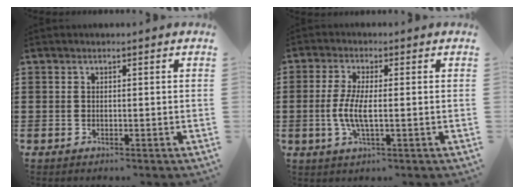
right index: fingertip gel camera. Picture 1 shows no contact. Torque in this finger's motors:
{"motor_torque": [2.14, 0.00, 0.17, 0.04]}